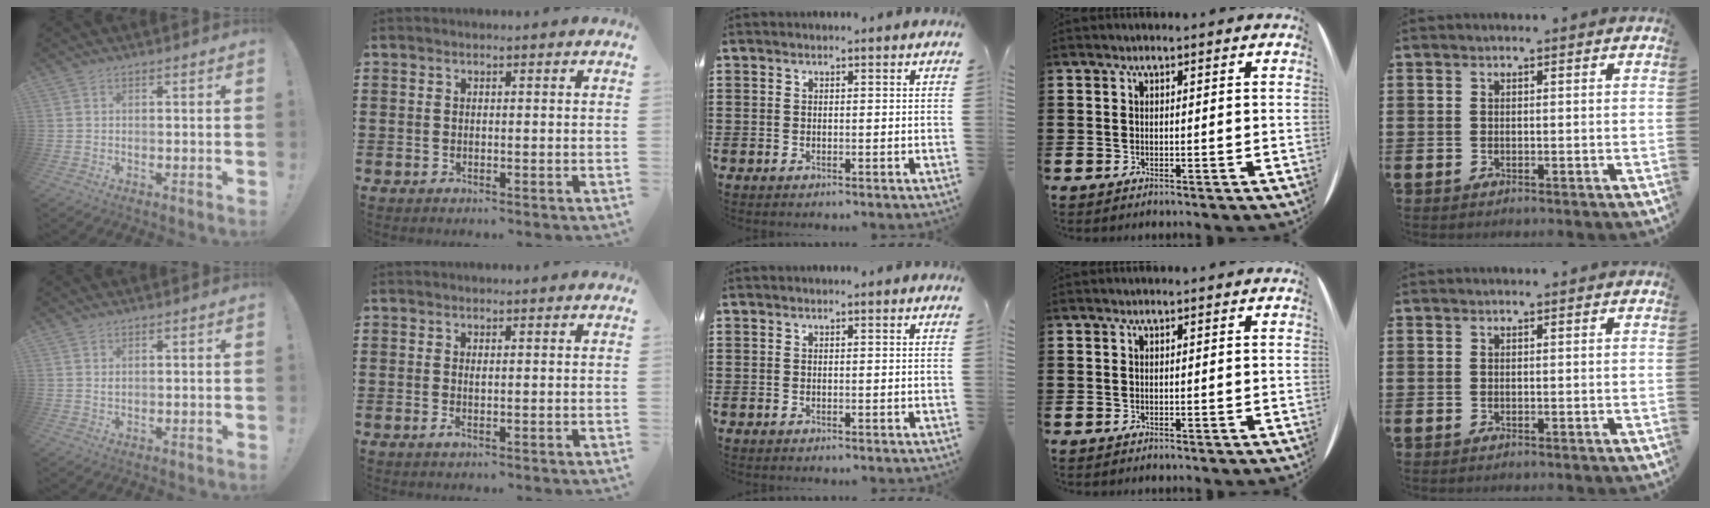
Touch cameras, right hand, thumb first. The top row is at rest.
{"thumb": {"total": 0.9, "force": [0.6, 0.4, 0.5], "torque": [-0.005, -0.003, 0.012]}, "index": {"total": 0.7, "force": [0.0, -0.1, 0.7], "torque": [-0.014, -0.007, 0.002]}}